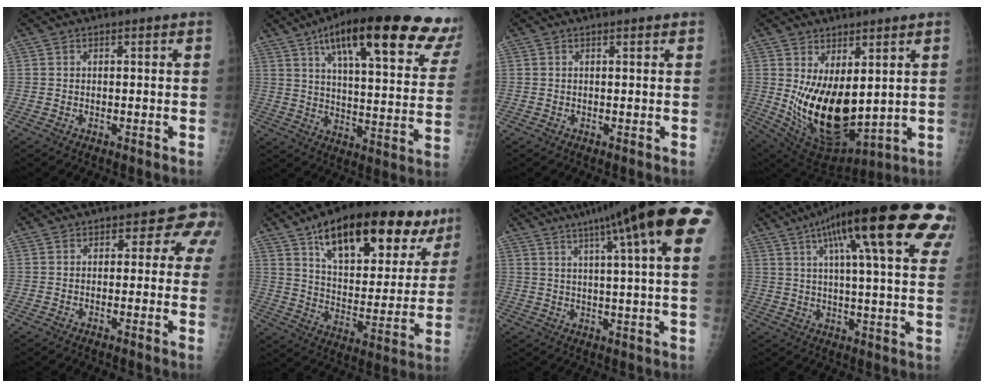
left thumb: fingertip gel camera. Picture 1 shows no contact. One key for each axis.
{"total": 28.7, "fx": 17.9, "fy": 7.2, "fz": 21.2, "tx": -0.278, "ty": -0.036, "tz": 0.248}
{"total": 0.7, "fx": 0.5, "fy": 0.2, "fz": 0.4, "tx": -0.006, "ty": -0.001, "tz": 0.006}
{"total": 16.5, "fx": 1.9, "fy": 8.9, "fz": 13.8, "tx": -0.220, "ty": -0.044, "tz": 0.065}
{"total": 4.5, "fx": 1.6, "fy": 3.4, "fz": 2.6, "tx": 0.013, "ty": 0.001, "tz": -0.002}
{"total": 26.9, "fx": 16.0, "fy": 11.4, "fz": 18.3, "tx": -0.228, "ty": -0.032, "tz": 0.246}
{"total": 24.2, "fx": 12.5, "fy": 3.1, "fz": 20.6, "tx": -0.272, "ty": 0.011, "tz": 0.158}
{"total": 26.5, "fx": 12.8, "fy": 5.6, "fz": 22.6, "tx": -0.313, "ty": 0.006, "tz": 0.173}